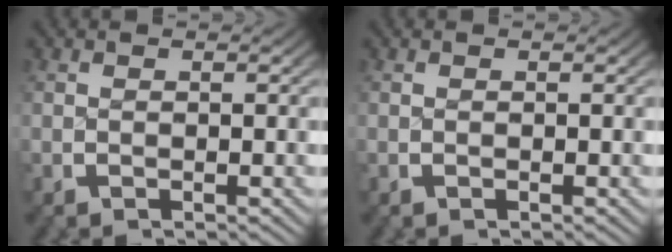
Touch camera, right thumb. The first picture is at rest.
{"total": 0.0}